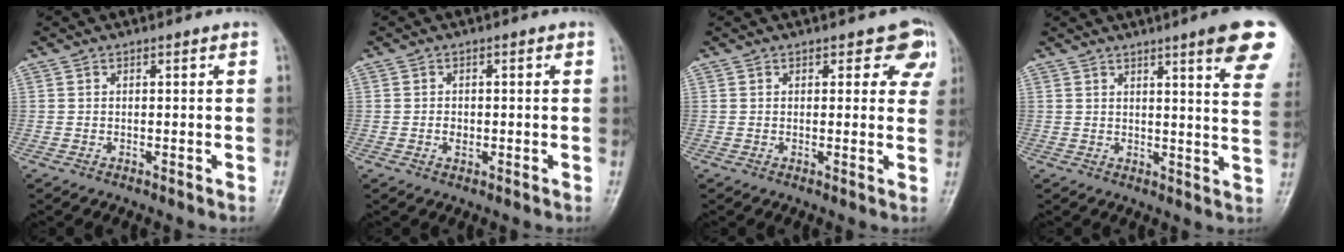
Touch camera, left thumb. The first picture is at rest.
{"total": 2.1, "force": [-0.5, 1.8, 1.1], "torque": [-0.007, 0.003, -0.007]}
{"total": 5.1, "force": [2.8, 3.1, 3.0], "torque": [0.012, -0.007, 0.022]}
{"total": 13.6, "force": [8.2, 1.5, 10.8], "torque": [-0.113, -0.033, 0.087]}